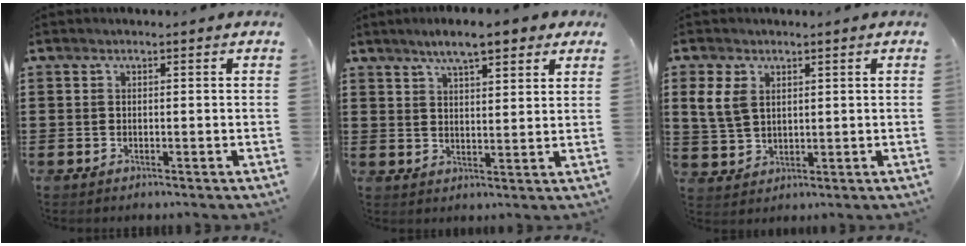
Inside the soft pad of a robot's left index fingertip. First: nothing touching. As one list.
[{"total": 6.5, "force": [5.1, 1.4, 3.8], "torque": [-0.078, -0.001, 0.090]}, {"total": 4.8, "force": [2.0, 3.3, 2.7], "torque": [-0.072, 0.009, 0.036]}]